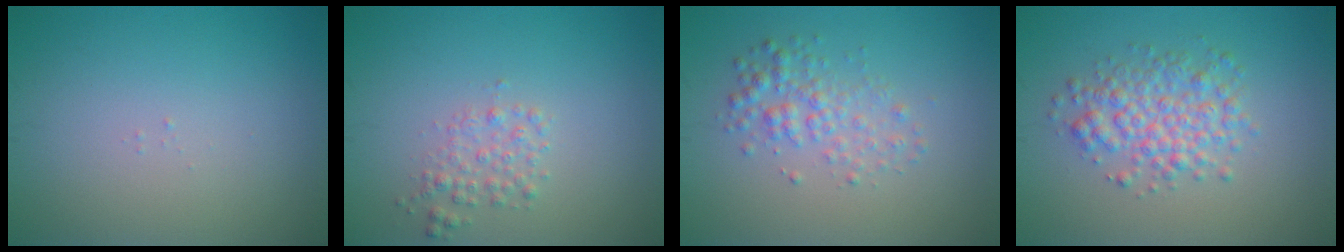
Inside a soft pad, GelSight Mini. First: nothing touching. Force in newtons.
{"total": 1.7, "press": 1.7, "slide": 0.1}
{"total": 2.5, "press": 2.5, "slide": 0.0}
{"total": 3.9, "press": 3.9, "slide": 0.1}